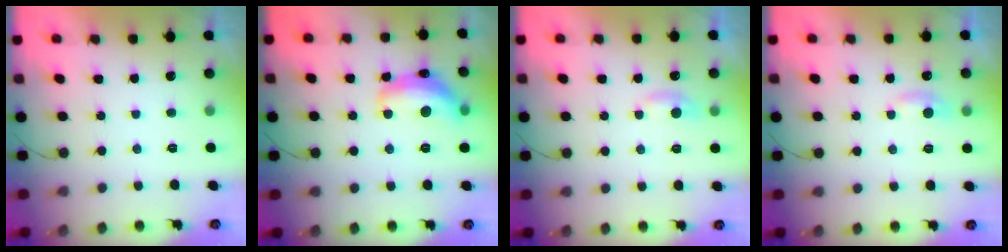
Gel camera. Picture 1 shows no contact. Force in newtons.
{"total": 14.9, "press": 14.8, "slide": 0.9}
{"total": 5.2, "press": 5.2, "slide": 0.8}
{"total": 5.2, "press": 5.2, "slide": 0.8}